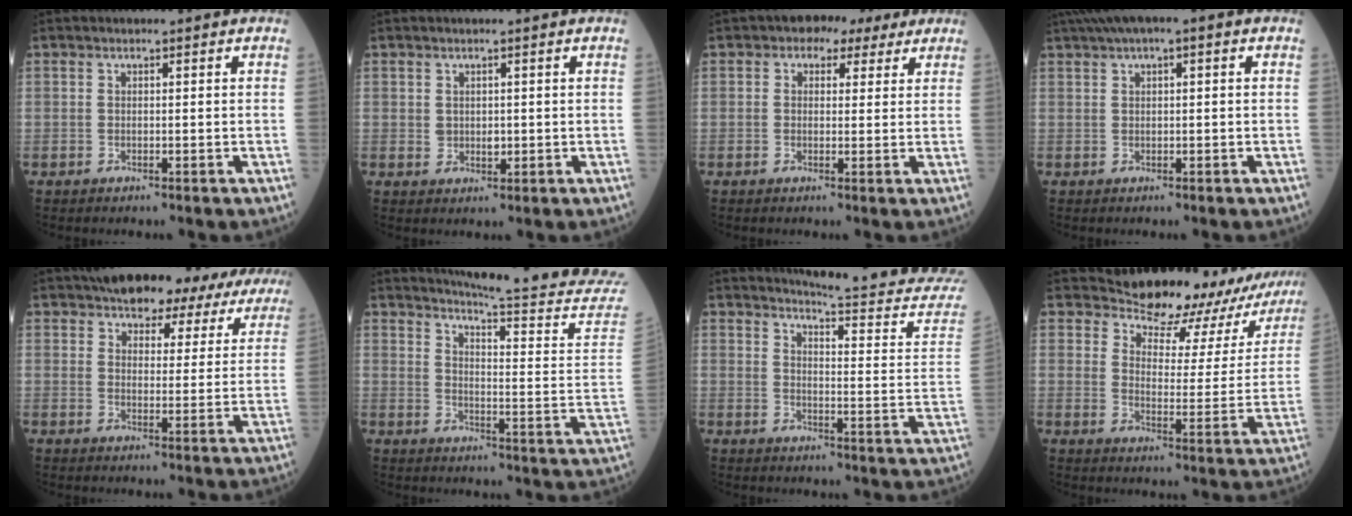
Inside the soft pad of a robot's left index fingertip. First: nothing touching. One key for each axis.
{"total": 1.8, "fx": 0.3, "fy": 1.4, "fz": 1.1, "tx": -0.018, "ty": -0.001, "tz": 0.008}
{"total": 4.6, "fx": 2.8, "fy": 3.1, "fz": 2.1, "tx": -0.024, "ty": 0.029, "tz": 0.036}
{"total": 5.2, "fx": 2.7, "fy": 1.1, "fz": 4.3, "tx": -0.079, "ty": 0.033, "tz": 0.043}
{"total": 16.0, "fx": 14.4, "fy": 5.3, "fz": 4.8, "tx": -0.034, "ty": 0.011, "tz": 0.158}
{"total": 24.3, "fx": 23.1, "fy": -1.6, "fz": 7.6, "tx": -0.114, "ty": -0.144, "tz": 0.271}
{"total": 17.7, "fx": 17.3, "fy": -0.5, "fz": 3.3, "tx": -0.034, "ty": -0.127, "tz": 0.189}
{"total": 18.6, "fx": 17.4, "fy": 5.3, "fz": 3.8, "tx": -0.026, "ty": -0.063, "tz": 0.192}